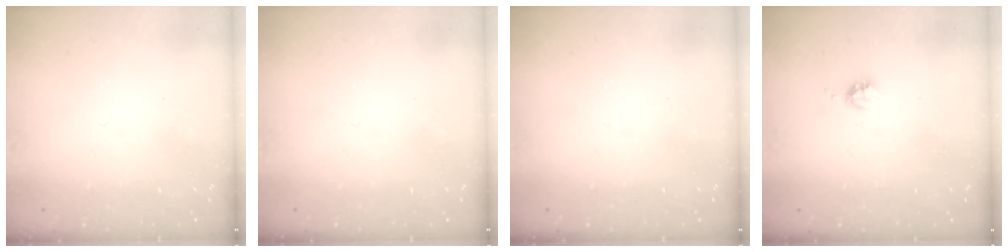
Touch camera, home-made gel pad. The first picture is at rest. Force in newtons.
{"total": 0.0}
{"total": 0.0}
{"total": 2.9, "press": 2.9, "slide": 0.3}